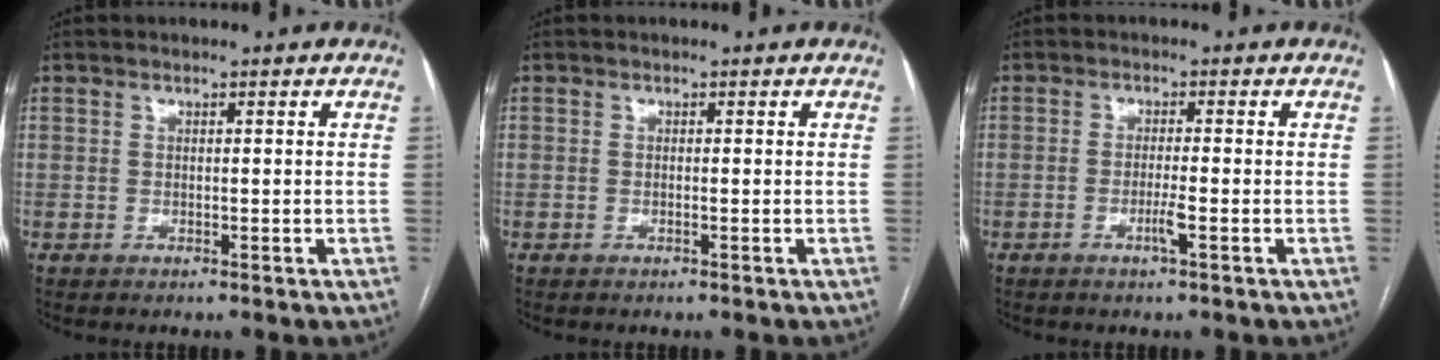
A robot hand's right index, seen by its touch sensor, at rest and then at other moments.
{"total": 0.0}
{"total": 2.5, "force": [-1.1, -0.2, 2.2], "torque": [-0.045, -0.004, -0.021]}